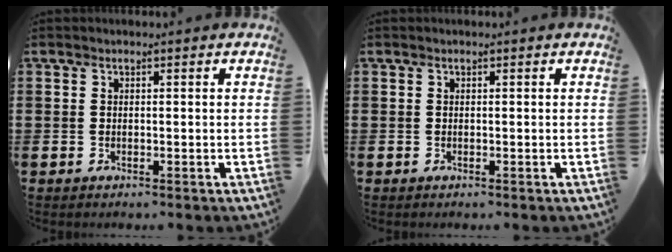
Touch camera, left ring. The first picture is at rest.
{"total": 0.0}